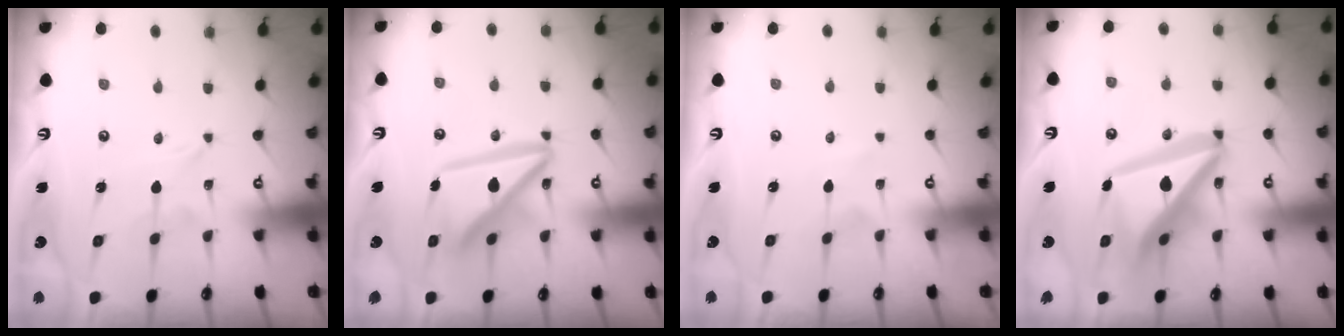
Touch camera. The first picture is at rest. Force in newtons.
{"total": 14.6, "press": 14.5, "slide": 1.6}
{"total": 0.5, "press": 0.5, "slide": 0.1}
{"total": 17.8, "press": 17.6, "slide": 2.3}